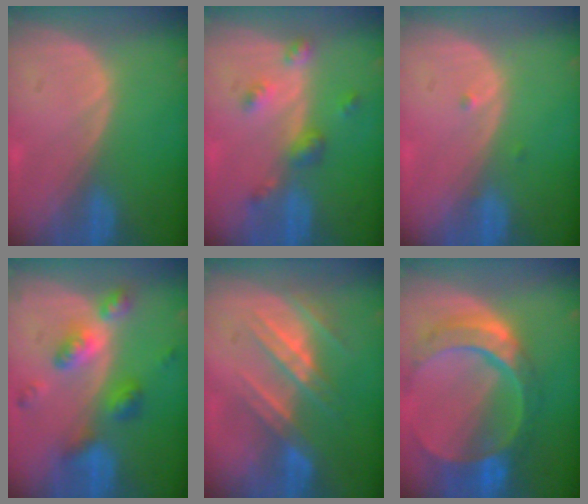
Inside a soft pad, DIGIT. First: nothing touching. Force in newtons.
{"total": 4.8, "press": 4.3, "slide": 2.3}
{"total": 0.9, "press": 0.7, "slide": 0.5}
{"total": 7.1, "press": 7.0, "slide": 0.6}
{"total": 7.8, "press": 7.4, "slide": 2.6}
{"total": 11.0, "press": 9.4, "slide": 5.8}